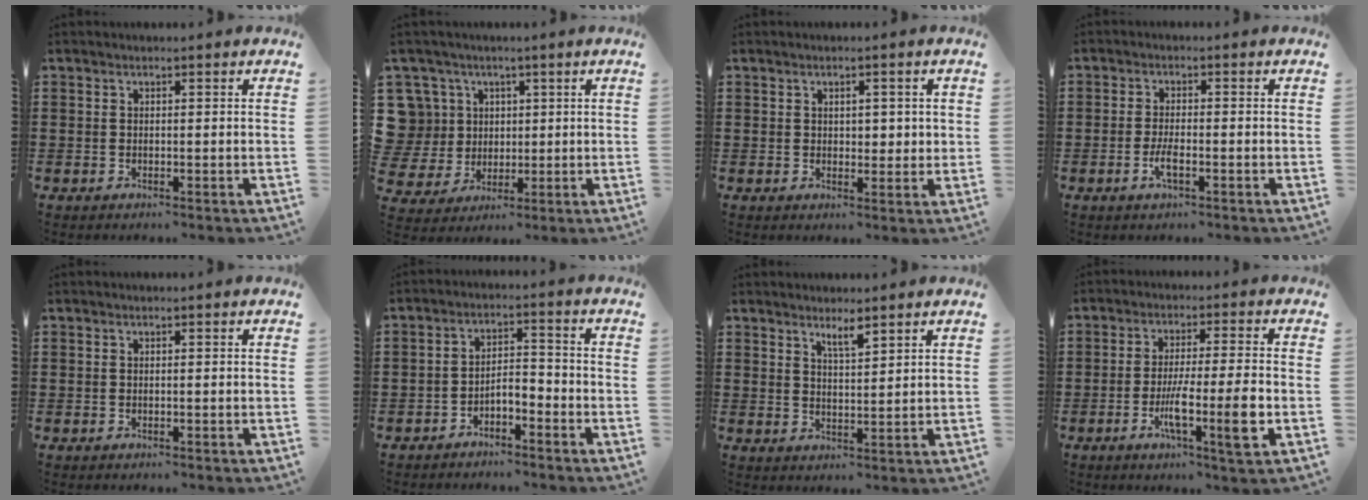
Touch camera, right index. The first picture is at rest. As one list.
[{"total": 8.4, "force": [2.3, 7.9, 1.9], "torque": [-0.085, 0.004, 0.049]}, {"total": 2.3, "force": [0.6, 1.6, 1.6], "torque": [-0.019, 0.002, 0.004]}, {"total": 2.8, "force": [-1.1, 0.6, 2.5], "torque": [-0.052, -0.005, -0.020]}, {"total": 0.0}, {"total": 3.0, "force": [-2.7, 0.6, 1.1], "torque": [-0.025, 0.006, -0.057]}, {"total": 3.0, "force": [2.4, 0.3, 1.7], "torque": [-0.028, 0.000, 0.042]}, {"total": 10.1, "force": [-2.9, 0.6, 9.6], "torque": [-0.177, -0.018, -0.053]}]